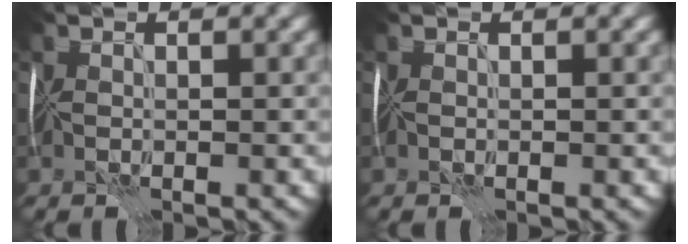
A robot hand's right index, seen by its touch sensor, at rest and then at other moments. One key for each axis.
{"total": 0.0}